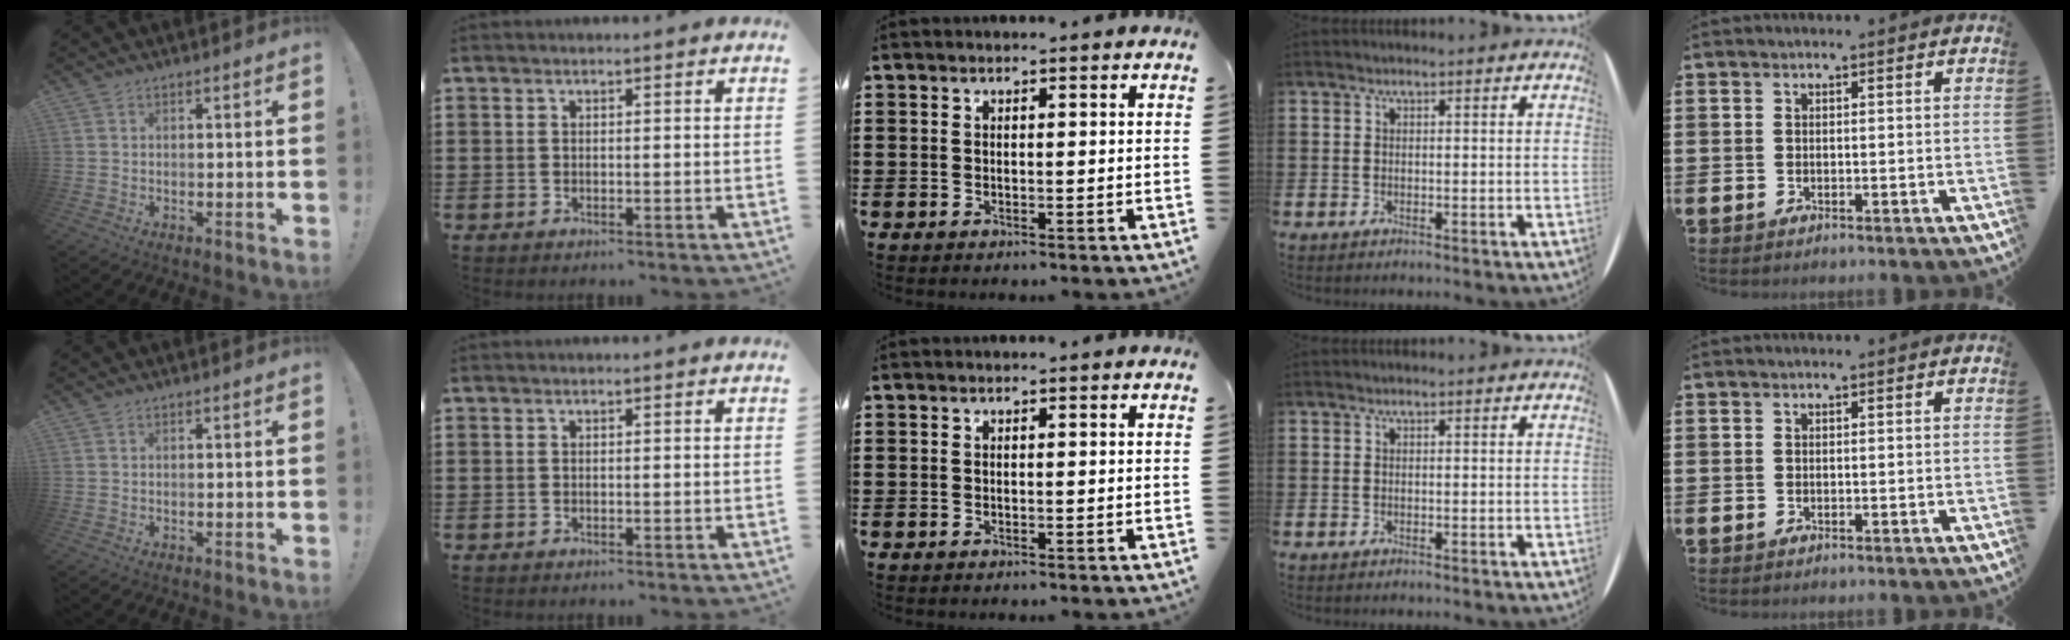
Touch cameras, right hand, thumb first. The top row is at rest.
{}